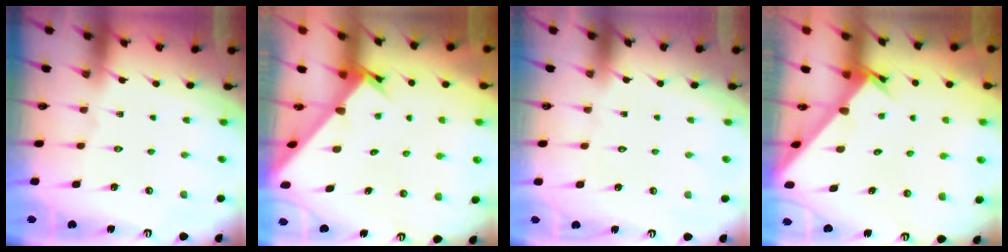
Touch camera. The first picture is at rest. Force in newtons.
{"total": 2.6, "press": 2.6, "slide": 0.3}
{"total": 1.6, "press": 1.6, "slide": 0.1}
{"total": 2.7, "press": 2.7, "slide": 0.2}